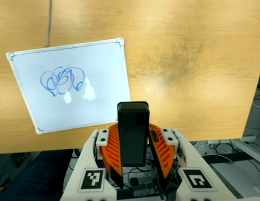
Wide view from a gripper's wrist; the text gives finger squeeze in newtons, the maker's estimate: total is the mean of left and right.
{"total": 6.0, "left": 5.3, "right": 6.7}